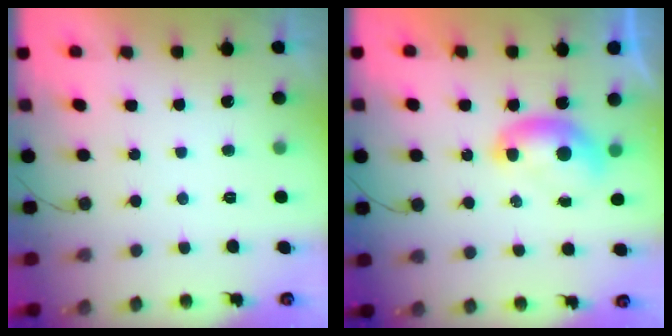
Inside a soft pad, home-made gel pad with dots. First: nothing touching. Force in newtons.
{"total": 7.2, "press": 7.2, "slide": 0.1}